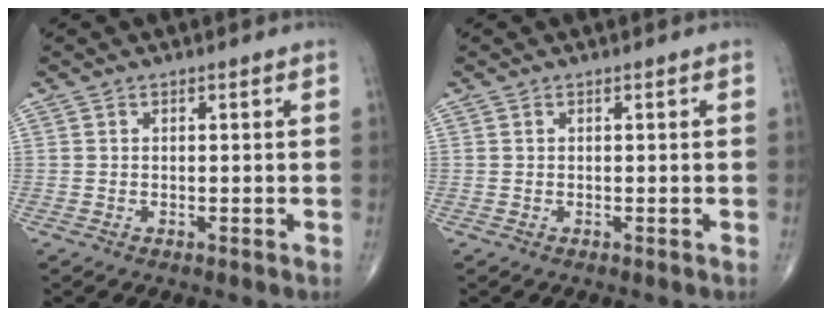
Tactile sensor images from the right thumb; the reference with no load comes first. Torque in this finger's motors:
{"motor_torque": [-0.01, 0.29, -0.04, -0.22, -0.01]}